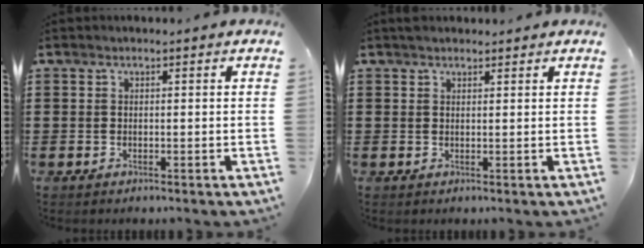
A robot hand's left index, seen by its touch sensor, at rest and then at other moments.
{"total": 1.1, "force": [1.1, 0.4, 0.1], "torque": [-0.004, 0.001, 0.021]}